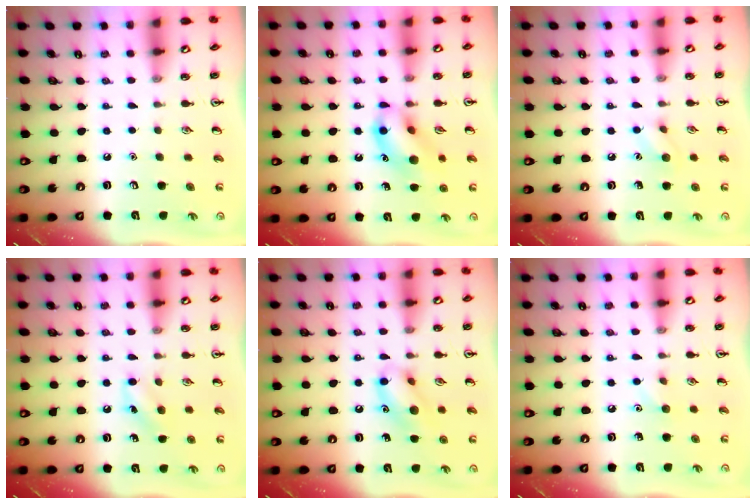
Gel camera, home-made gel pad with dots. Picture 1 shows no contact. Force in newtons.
{"total": 11.7, "press": 11.6, "slide": 1.6}
{"total": 6.0, "press": 5.9, "slide": 1.1}
{"total": 7.4, "press": 7.1, "slide": 2.0}
{"total": 10.6, "press": 10.5, "slide": 1.4}
{"total": 5.1, "press": 4.9, "slide": 1.6}